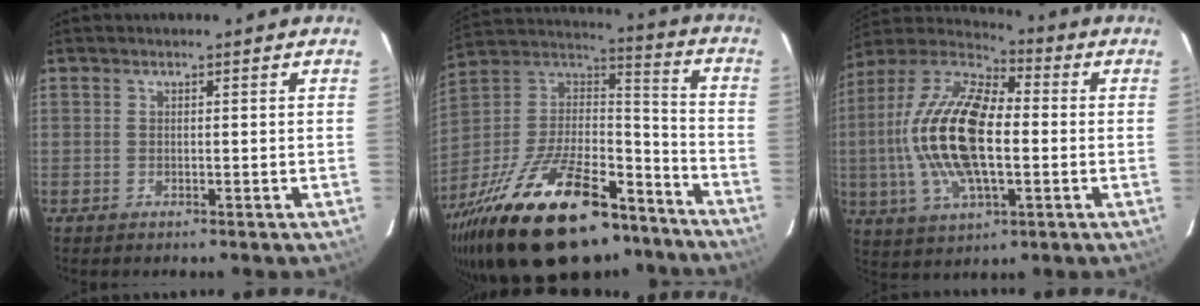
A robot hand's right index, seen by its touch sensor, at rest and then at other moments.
{"total": 35.4, "force": [-24.1, 14.9, 21.2], "torque": [-0.408, -0.004, -0.367]}
{"total": 20.6, "force": [-0.9, 9.1, 18.5], "torque": [-0.375, 0.006, -0.026]}